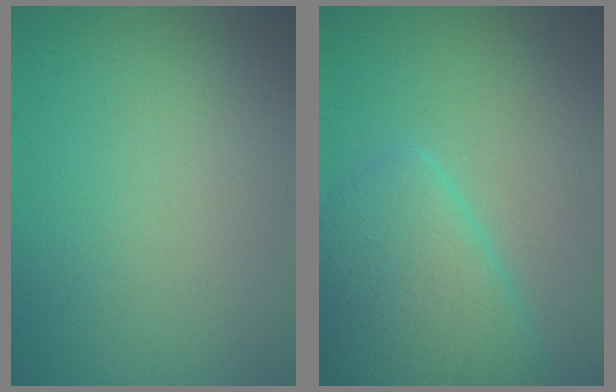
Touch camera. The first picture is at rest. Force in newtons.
{"total": 6.2, "press": 6.2, "slide": 0.4}